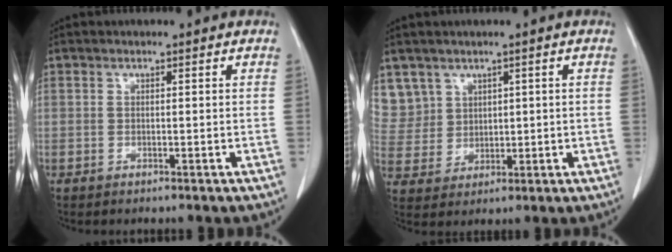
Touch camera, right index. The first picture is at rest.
{"total": 7.5, "force": [4.4, 6.1, 0.0], "torque": [-0.007, 0.015, 0.106]}